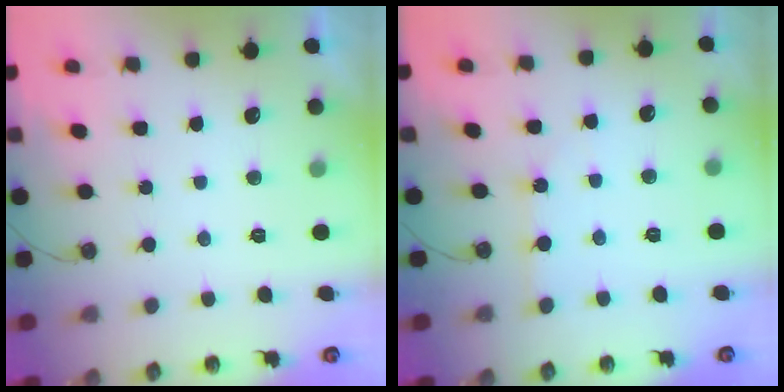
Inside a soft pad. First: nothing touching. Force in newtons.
{"total": 3.4, "press": 3.4, "slide": 0.4}